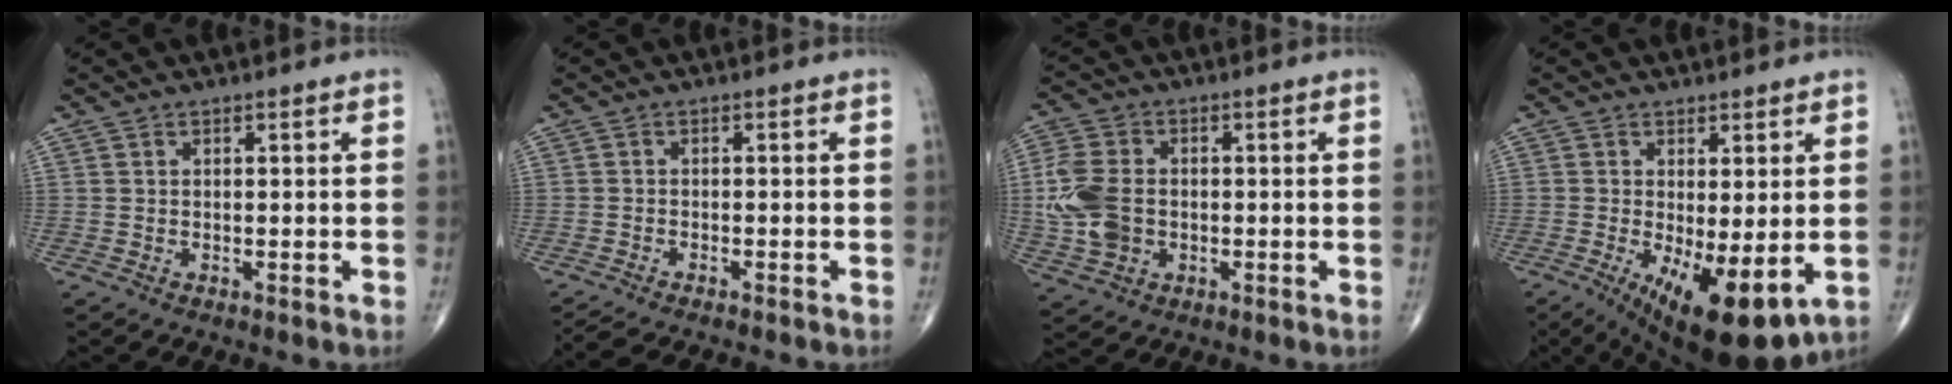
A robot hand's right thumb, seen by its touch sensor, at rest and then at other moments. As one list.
[{"total": 5.6, "force": [-4.9, 0.8, 2.5], "torque": [-0.044, 0.004, -0.079]}, {"total": 10.0, "force": [-0.7, 7.3, 6.8], "torque": [-0.150, 0.003, -0.016]}, {"total": 12.5, "force": [-3.4, 4.3, 11.2], "torque": [-0.171, -0.025, -0.037]}]